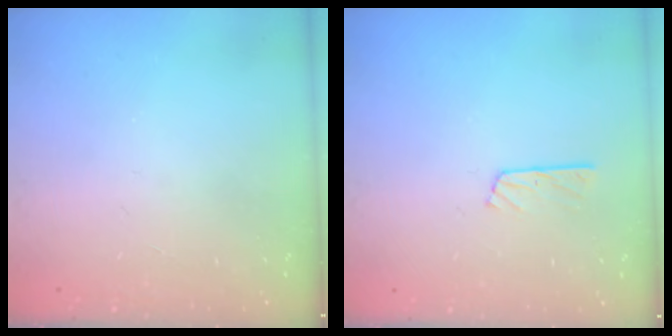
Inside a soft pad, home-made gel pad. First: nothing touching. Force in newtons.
{"total": 4.5, "press": 4.5, "slide": 0.4}